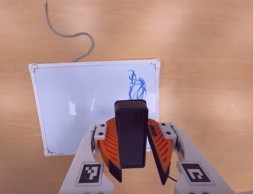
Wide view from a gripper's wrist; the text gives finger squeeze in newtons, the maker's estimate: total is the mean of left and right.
{"total": 7.7, "left": 8.5, "right": 6.9}